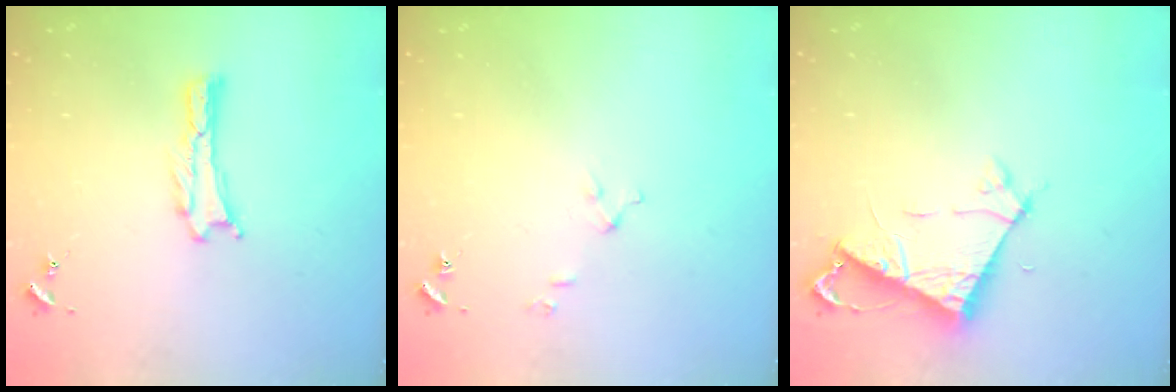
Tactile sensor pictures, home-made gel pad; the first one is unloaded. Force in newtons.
{"total": 2.6, "press": 2.6, "slide": 0.3}
{"total": 6.9, "press": 6.9, "slide": 0.7}